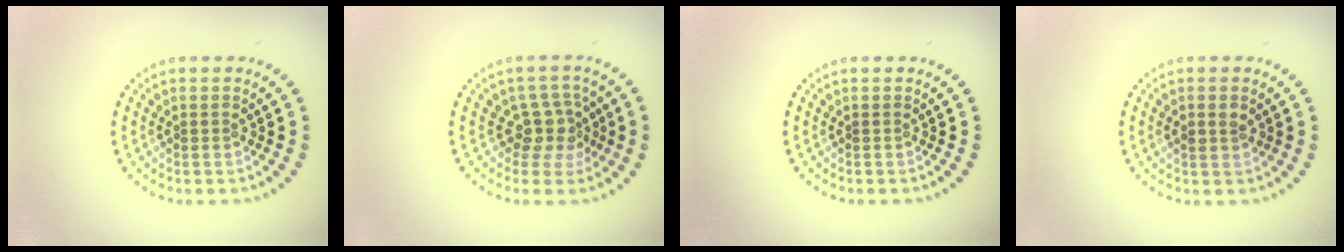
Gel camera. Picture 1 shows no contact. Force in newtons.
{"total": 3.0, "press": 2.3, "slide": 1.9}
{"total": 0.0}
{"total": 1.4, "press": 1.4, "slide": 0.2}